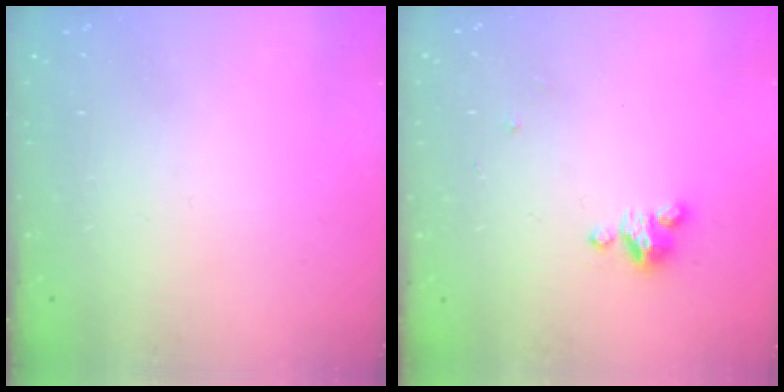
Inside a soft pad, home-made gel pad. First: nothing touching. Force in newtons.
{"total": 2.9, "press": 2.9, "slide": 0.3}